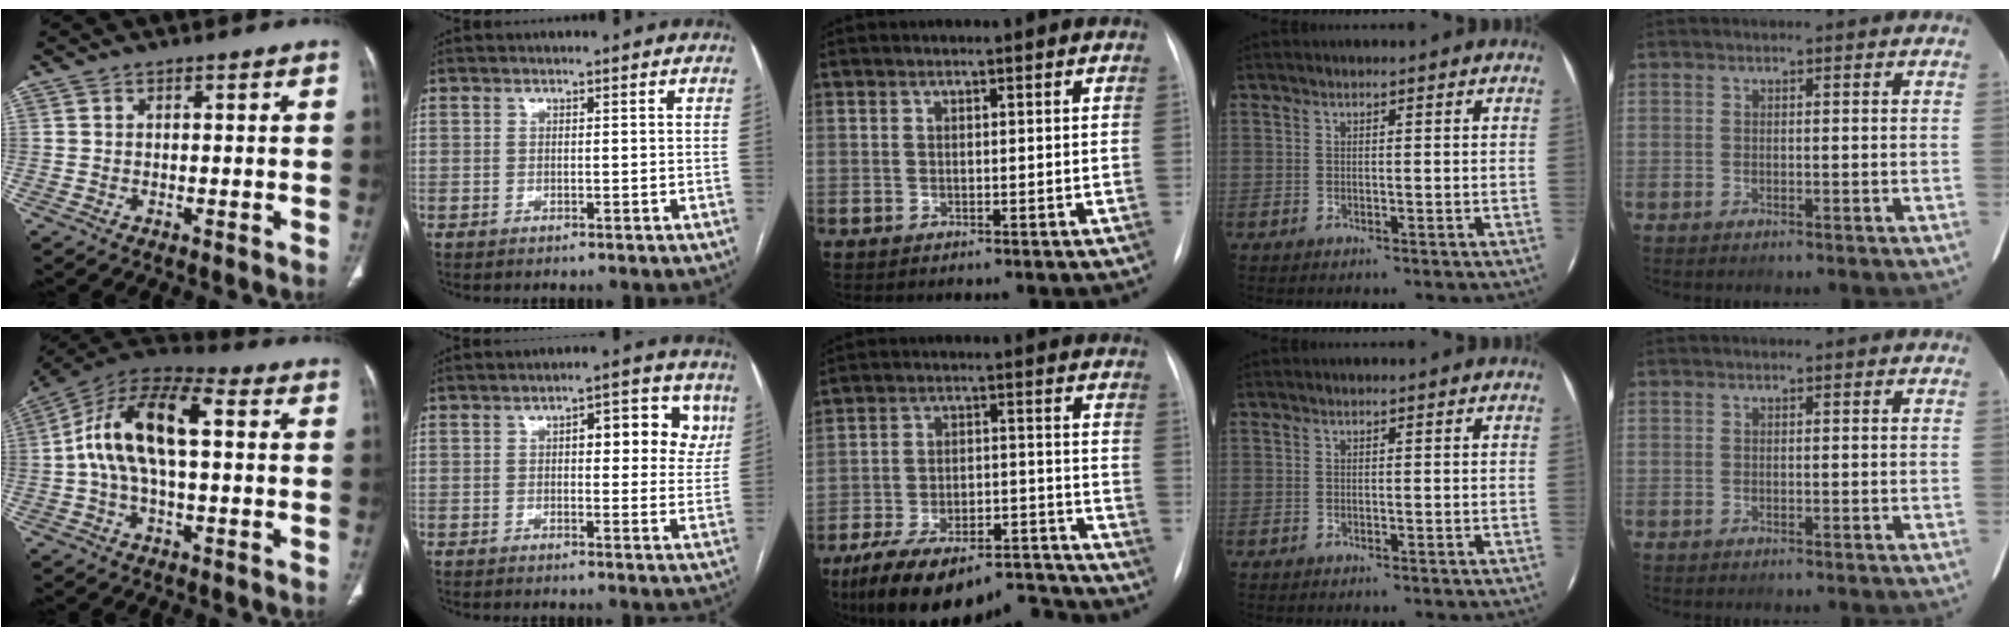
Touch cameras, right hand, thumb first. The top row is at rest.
{"thumb": {"total": 16.1, "force": [1.8, 7.6, 14.1], "torque": [-0.261, 0.046, 0.025]}, "index": {"total": 8.9, "force": [2.9, 3.7, 7.5], "torque": [-0.082, 0.018, 0.033]}, "middle": {"total": 18.6, "force": [-15.9, 6.0, 7.6], "torque": [-0.123, 0.025, -0.238]}}